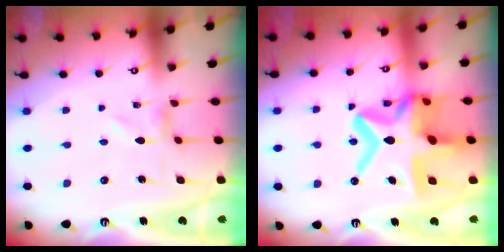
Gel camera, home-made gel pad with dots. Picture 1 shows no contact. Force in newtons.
{"total": 23.5, "press": 23.3, "slide": 2.5}